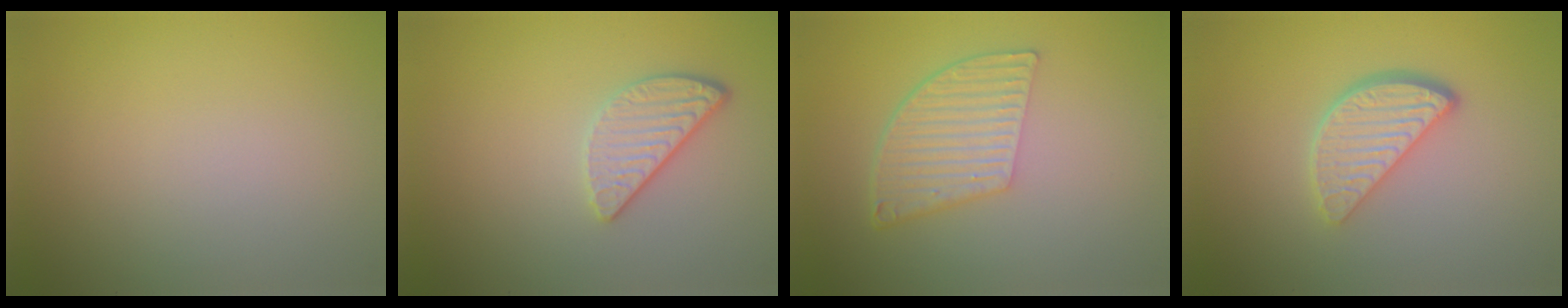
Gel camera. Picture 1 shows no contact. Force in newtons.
{"total": 2.6, "press": 2.3, "slide": 1.3}
{"total": 5.2, "press": 3.7, "slide": 3.6}
{"total": 4.0, "press": 3.2, "slide": 2.4}